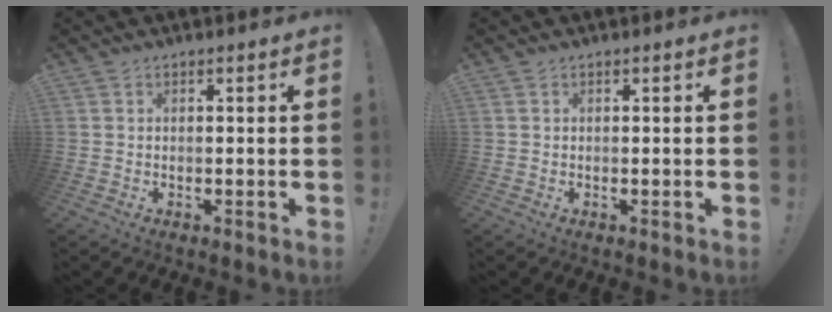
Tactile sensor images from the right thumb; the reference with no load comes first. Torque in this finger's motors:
{"motor_torque": [-0.08, 0.15, 0.19, -0.01, 0.04]}